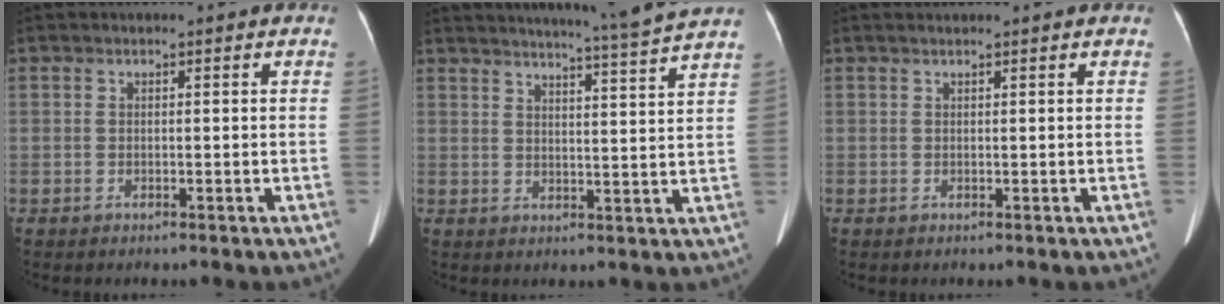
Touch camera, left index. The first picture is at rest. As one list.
[{"total": 12.3, "force": [11.2, -2.6, 4.4], "torque": [-0.072, -0.036, 0.140]}, {"total": 0.9, "force": [0.8, 0.1, 0.1], "torque": [-0.008, 0.023, 0.019]}]